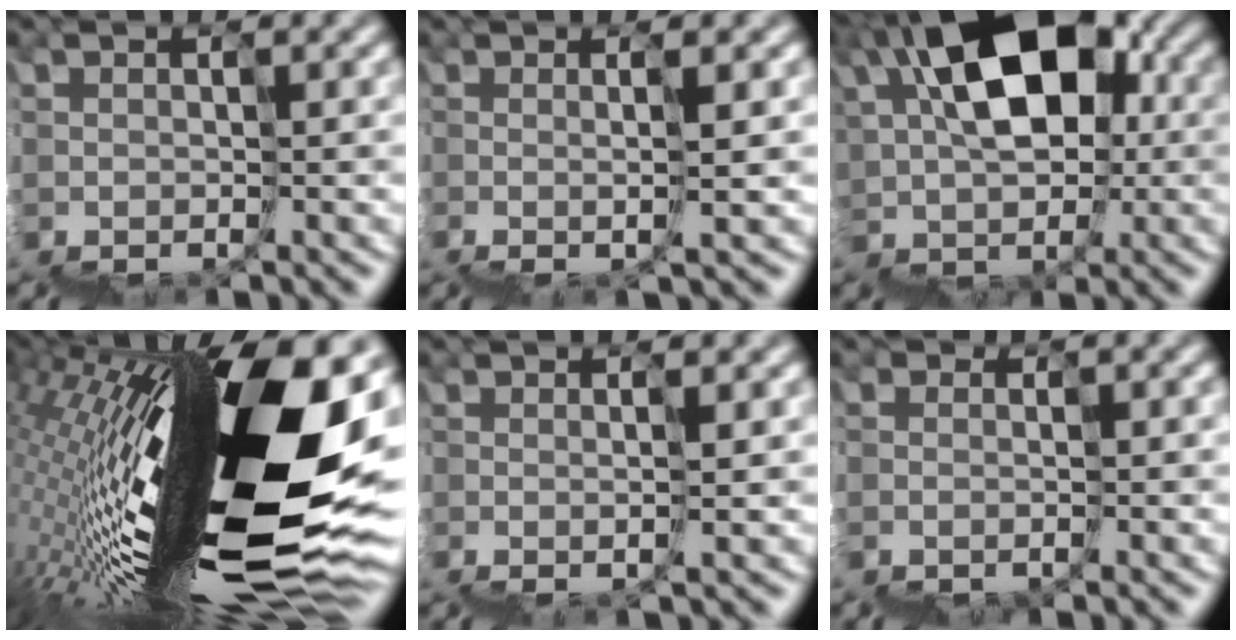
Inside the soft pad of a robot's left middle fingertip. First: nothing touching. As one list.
[{"total": 2.3, "force": [2.1, -0.8, 0.4], "torque": [0.017, 0.024, 0.032]}, {"total": 9.6, "force": [5.4, 5.7, 5.6], "torque": [-0.063, 0.051, 0.080]}, {"total": 15.0, "force": [1.2, 3.2, 14.6], "torque": [-0.244, 0.036, 0.003]}, {"total": 1.8, "force": [1.6, -0.8, 0.1], "torque": [0.021, 0.017, 0.026]}, {"total": 1.6, "force": [-1.1, 0.8, -0.8], "torque": [0.028, 0.018, -0.014]}]